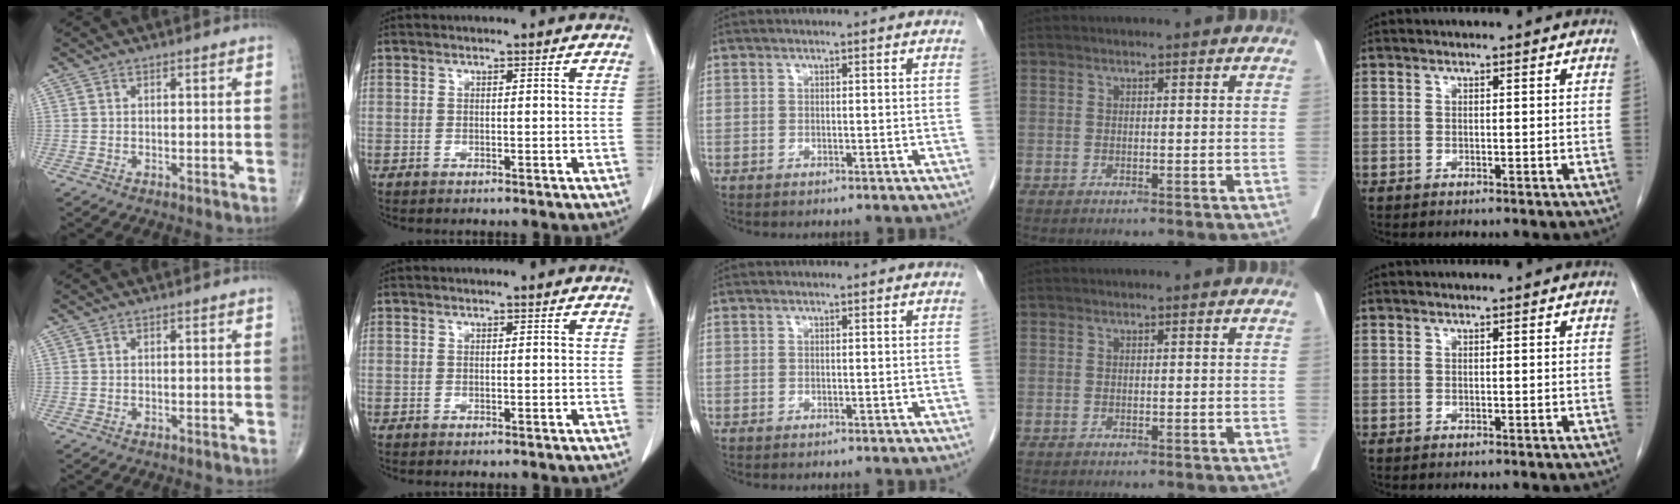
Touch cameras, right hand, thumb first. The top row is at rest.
{}